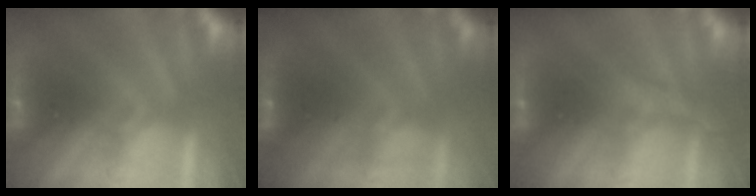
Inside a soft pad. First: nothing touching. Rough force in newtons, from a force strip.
{"total": 2.7}
{"total": 2.6}